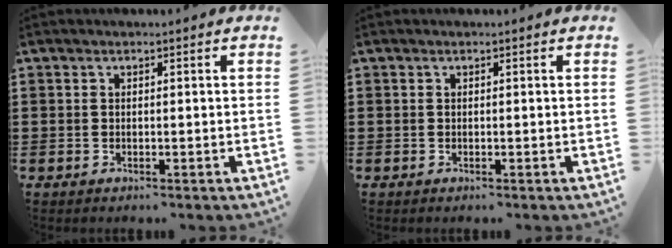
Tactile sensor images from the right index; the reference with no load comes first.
{"total": 0.0}